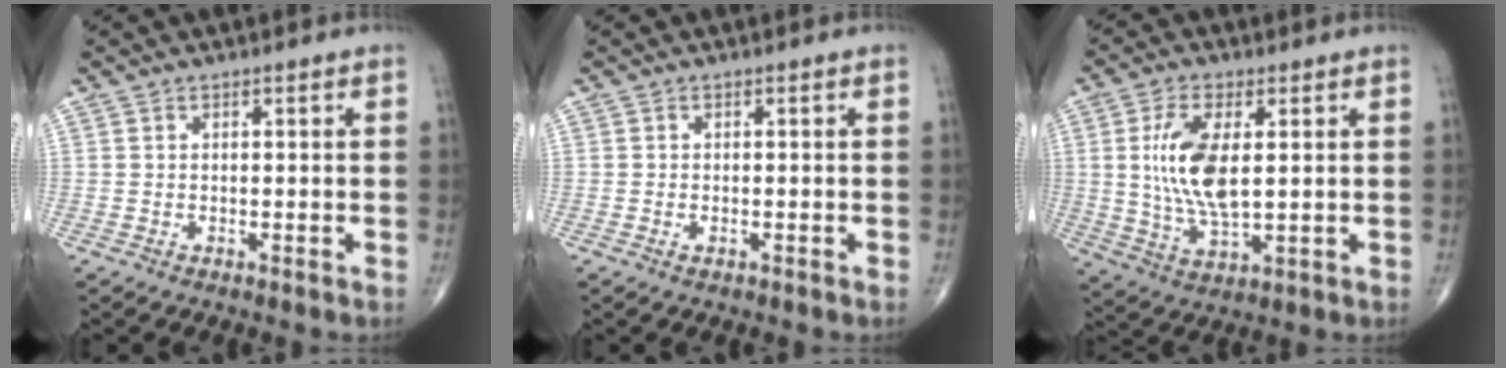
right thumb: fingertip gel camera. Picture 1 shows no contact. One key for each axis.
{"total": 0.8, "fx": -0.3, "fy": 0.4, "fz": 0.6, "tx": -0.013, "ty": 0.004, "tz": -0.004}
{"total": 11.7, "fx": 1.7, "fy": 5.2, "fz": 10.4, "tx": -0.207, "ty": -0.014, "tz": 0.039}